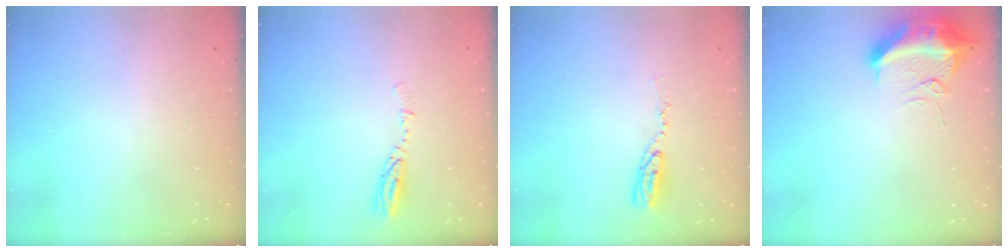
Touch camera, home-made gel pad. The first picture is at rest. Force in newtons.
{"total": 3.6, "press": 3.5, "slide": 0.4}
{"total": 5.9, "press": 5.9, "slide": 0.5}
{"total": 11.6, "press": 11.5, "slide": 1.3}